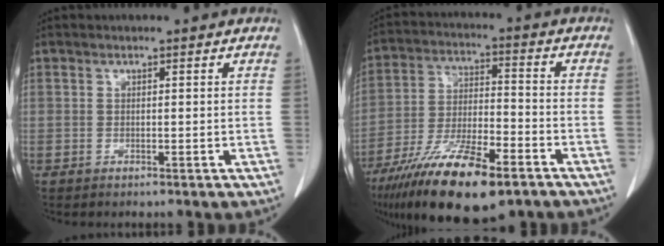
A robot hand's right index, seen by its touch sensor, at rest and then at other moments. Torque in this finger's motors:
{"motor_torque": [1.15, -0.99, 1.05, 0.21]}